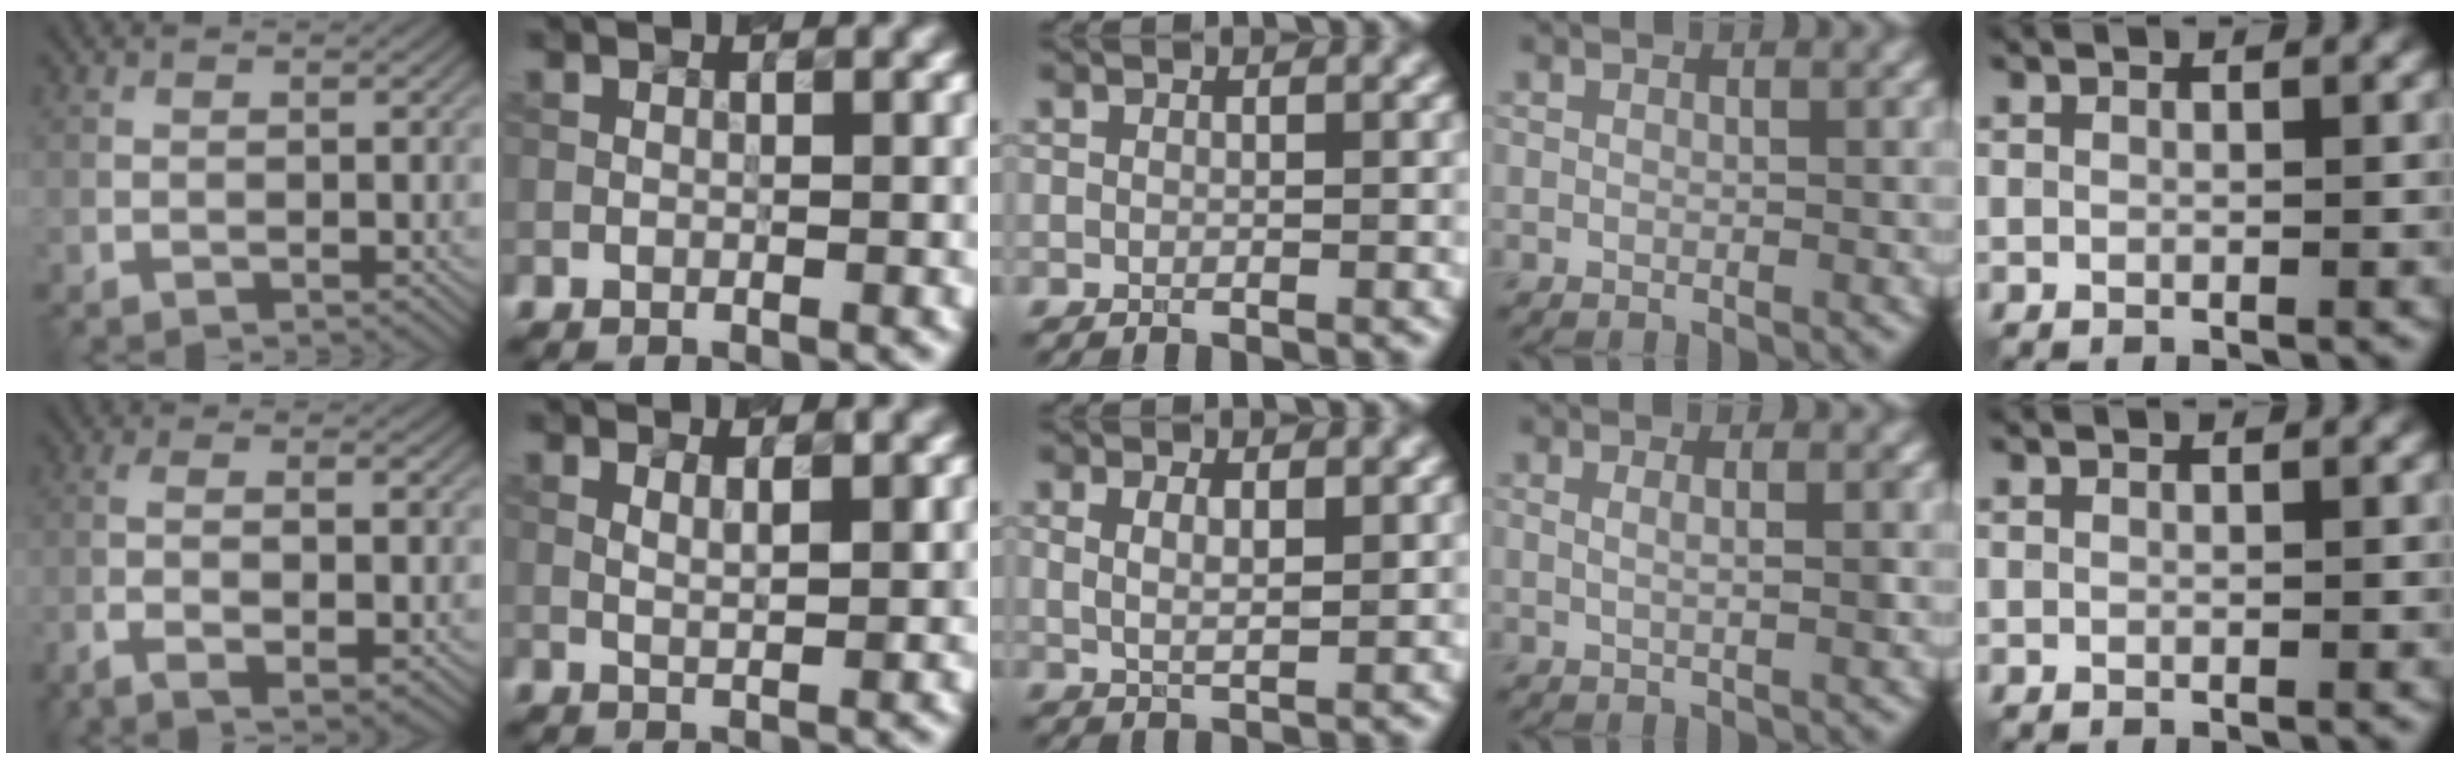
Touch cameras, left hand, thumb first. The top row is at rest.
{"thumb": {"total": 6.3, "force": [-2.6, 1.8, 5.5], "torque": [-0.109, -0.006, -0.043]}, "index": {"total": 1.7, "force": [1.1, 0.3, 1.2], "torque": [-0.019, 0.004, 0.024]}, "middle": {"total": 2.0, "force": [1.0, 0.7, 1.6], "torque": [-0.030, -0.005, 0.019]}, "ring": {"total": 2.3, "force": [0.6, 0.8, 2.0], "torque": [-0.014, 0.002, -0.006]}}